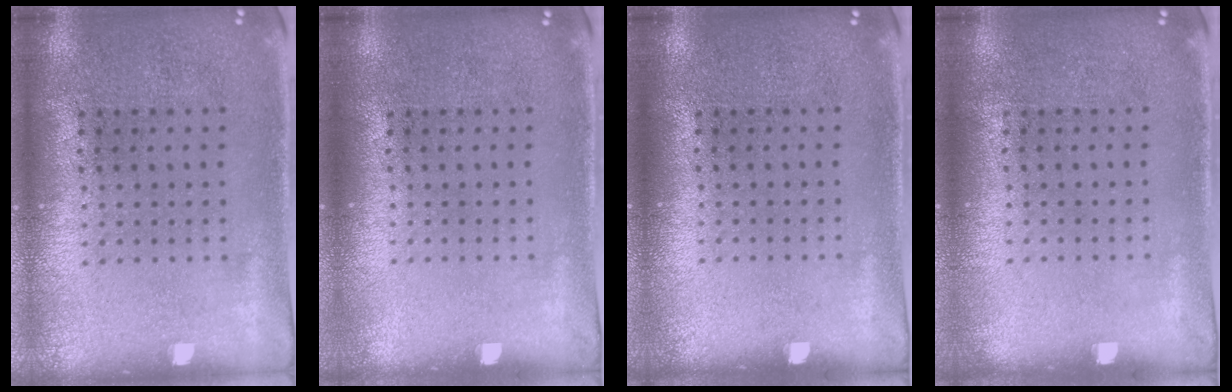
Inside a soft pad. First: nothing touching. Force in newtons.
{"total": 0.0}
{"total": 0.0}
{"total": 0.0}